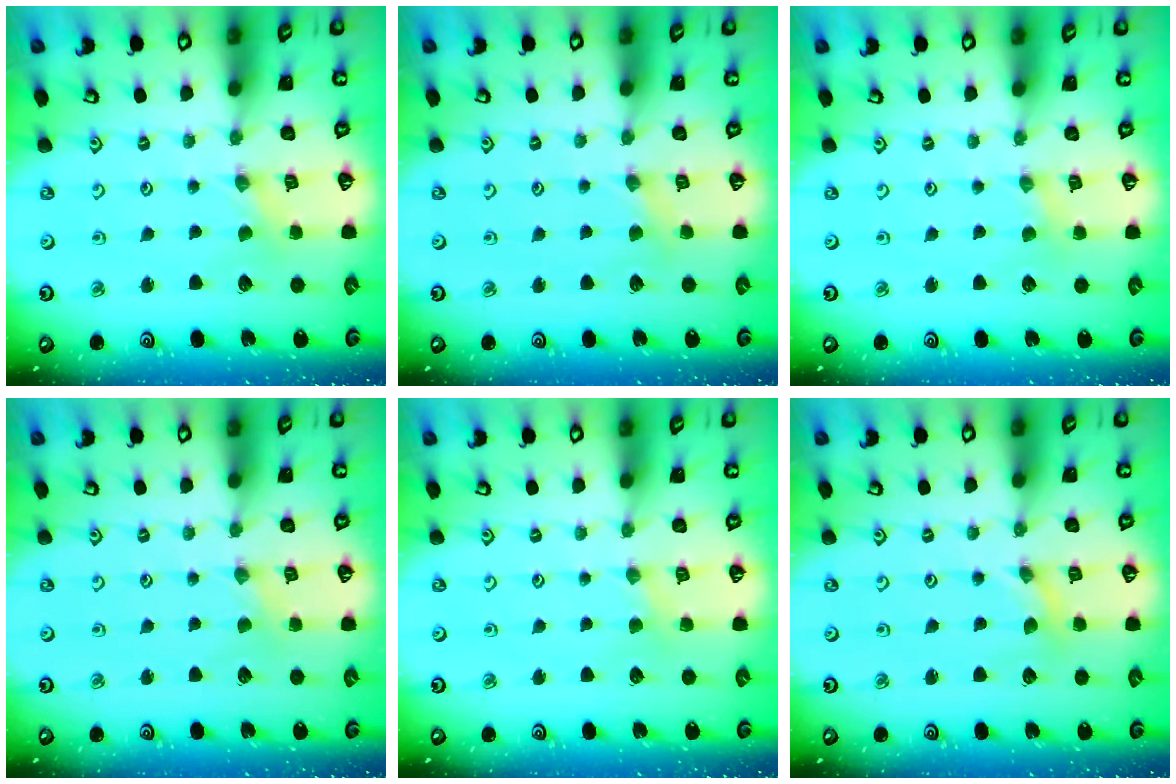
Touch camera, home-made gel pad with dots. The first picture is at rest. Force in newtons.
{"total": 2.4, "press": 2.4, "slide": 0.4}
{"total": 0.0}
{"total": 0.7, "press": 0.7, "slide": 0.2}
{"total": 1.9, "press": 1.8, "slide": 0.3}
{"total": 0.0}